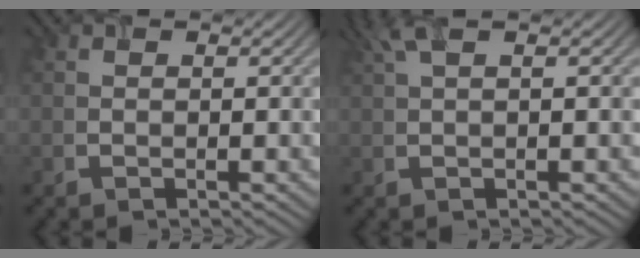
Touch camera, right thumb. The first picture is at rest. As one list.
[{"total": 2.8, "force": [1.3, 0.5, 2.4], "torque": [-0.053, 0.014, 0.028]}]